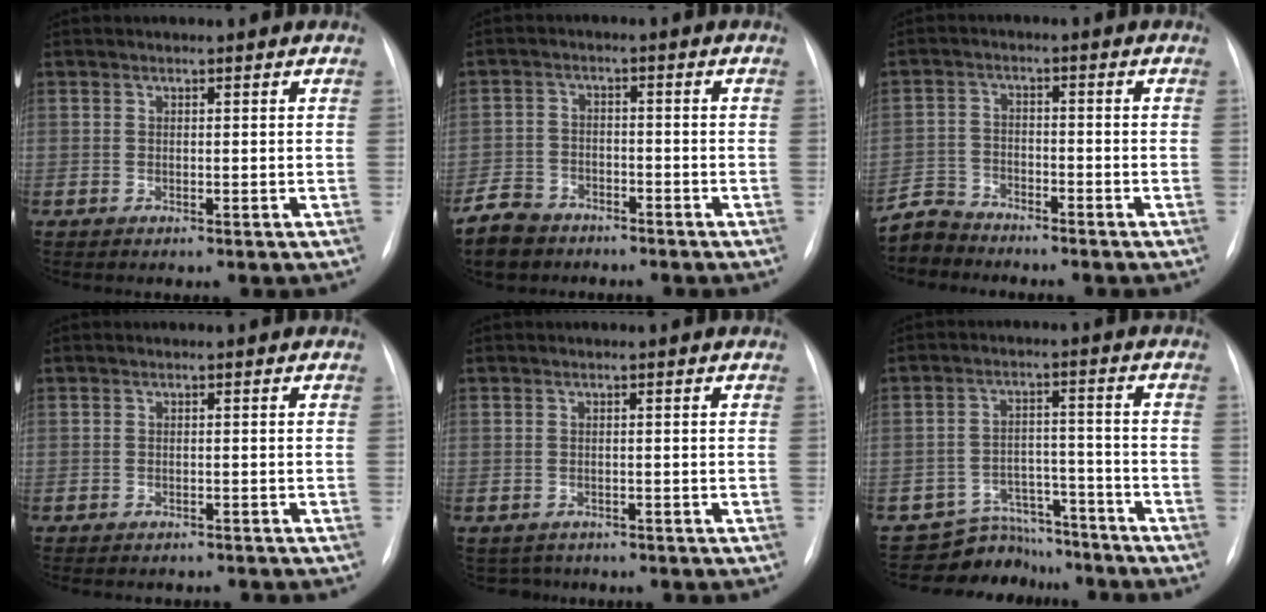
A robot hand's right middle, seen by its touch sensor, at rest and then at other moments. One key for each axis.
{"total": 6.5, "fx": -5.2, "fy": 3.5, "fz": 1.6, "tx": -0.044, "ty": -0.008, "tz": -0.098}
{"total": 4.8, "fx": -4.6, "fy": 1.0, "fz": -0.8, "tx": 0.016, "ty": -0.006, "tz": -0.092}
{"total": 5.2, "fx": -4.8, "fy": 1.5, "fz": 1.4, "tx": -0.012, "ty": 0.000, "tz": -0.054}
{"total": 2.7, "fx": -2.2, "fy": 1.5, "fz": -0.3, "tx": 0.001, "ty": 0.003, "tz": -0.031}
{"total": 8.3, "fx": -7.6, "fy": 3.2, "fz": -1.0, "tx": 0.023, "ty": 0.044, "tz": -0.118}